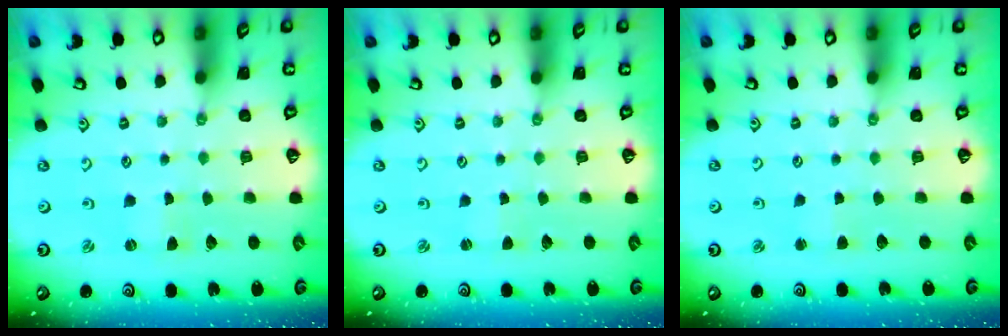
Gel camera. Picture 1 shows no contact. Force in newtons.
{"total": 0.0}
{"total": 2.5, "press": 2.5, "slide": 0.2}